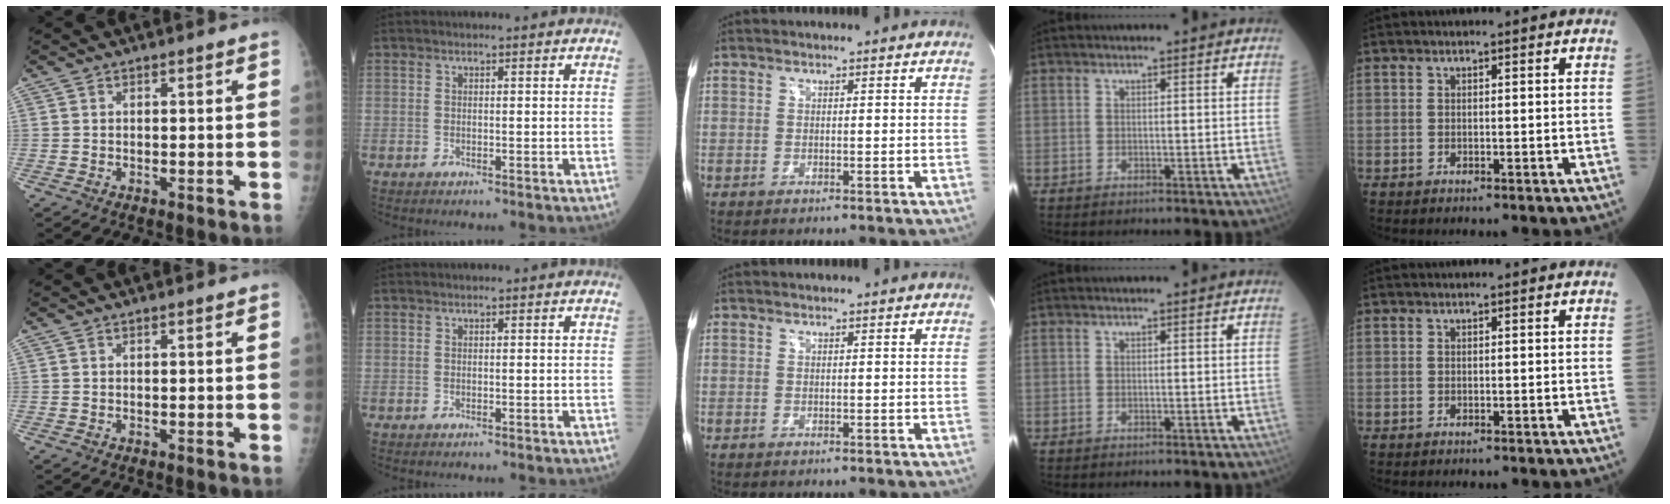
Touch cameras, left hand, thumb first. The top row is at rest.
{}